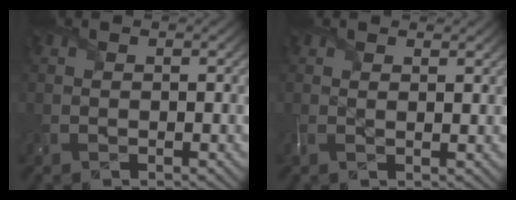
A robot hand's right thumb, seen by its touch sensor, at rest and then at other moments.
{"total": 1.5, "force": [1.0, 0.5, 1.0], "torque": [-0.024, -0.002, 0.018]}